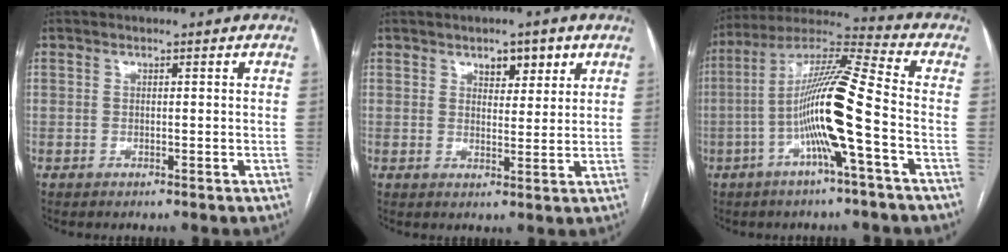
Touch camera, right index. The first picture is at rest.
{"total": 4.2, "force": [2.5, 2.0, 2.8], "torque": [-0.037, 0.003, 0.038]}
{"total": 14.3, "force": [-3.6, -0.4, 13.9], "torque": [-0.265, 0.012, -0.073]}